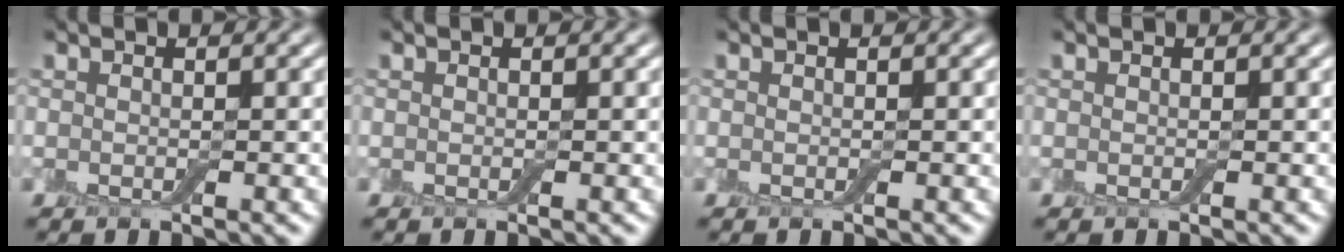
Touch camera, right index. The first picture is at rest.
{"total": 0.0}
{"total": 0.0}
{"total": 0.0}